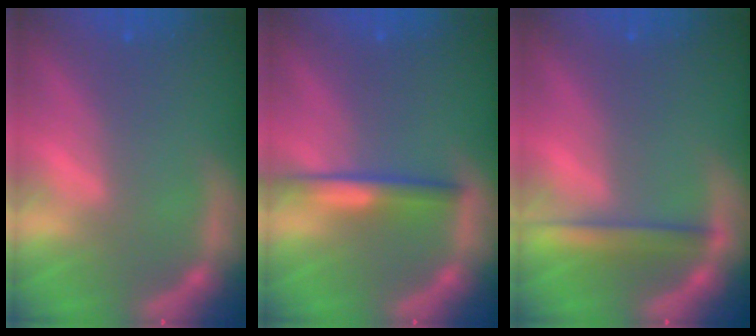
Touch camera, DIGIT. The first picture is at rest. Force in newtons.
{"total": 3.0}
{"total": 2.9}